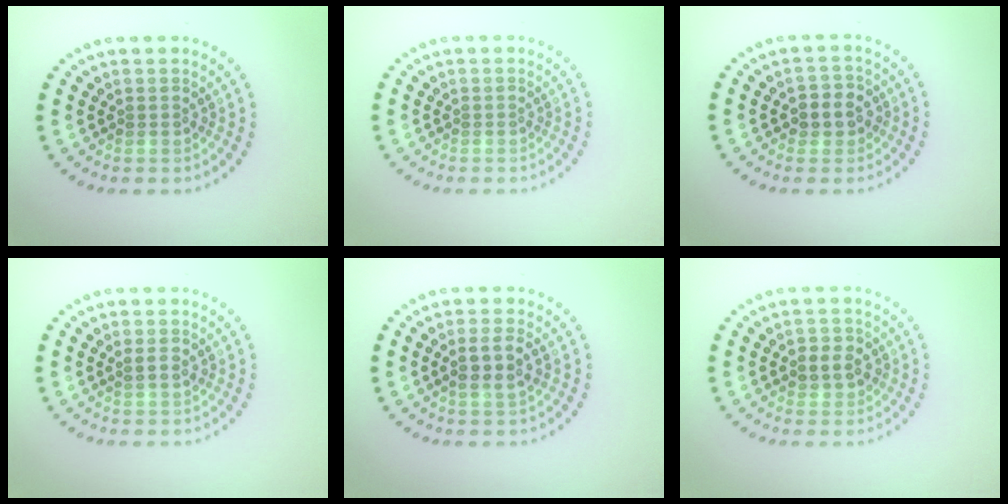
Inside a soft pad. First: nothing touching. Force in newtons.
{"total": 0.0}
{"total": 2.6, "press": 2.5, "slide": 0.9}
{"total": 0.6, "press": 0.5, "slide": 0.3}
{"total": 2.5, "press": 2.3, "slide": 0.9}
{"total": 2.4, "press": 2.3, "slide": 0.5}